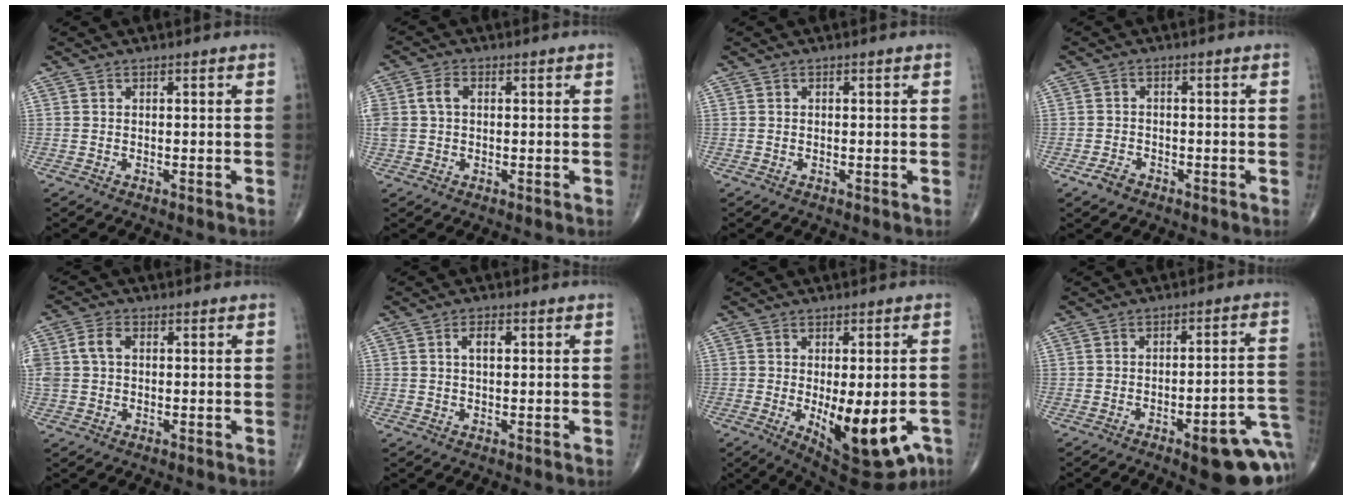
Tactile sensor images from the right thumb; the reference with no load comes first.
{"total": 5.1, "force": [0.7, 3.6, 3.6], "torque": [-0.089, 0.018, 0.015]}
{"total": 0.0}
{"total": 1.5, "force": [-1.0, 1.0, 0.6], "torque": [-0.011, 0.002, -0.019]}
{"total": 6.1, "force": [0.8, 4.4, 4.1], "torque": [-0.097, 0.021, 0.018]}
{"total": 2.7, "force": [0.7, 1.4, 2.2], "torque": [-0.035, 0.003, 0.009]}
{"total": 16.1, "force": [-5.2, 6.8, 13.7], "torque": [-0.163, -0.004, -0.051]}
{"total": 15.1, "force": [-6.7, 4.5, 12.7], "torque": [-0.096, 0.049, -0.070]}